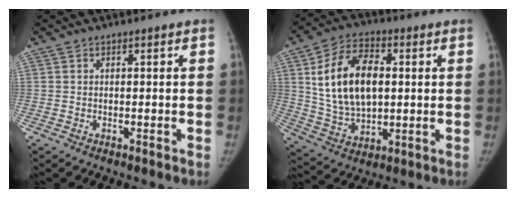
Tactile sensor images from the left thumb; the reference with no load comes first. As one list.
[{"total": 17.0, "force": [2.9, 10.4, 13.2], "torque": [-0.215, 0.001, 0.057]}]